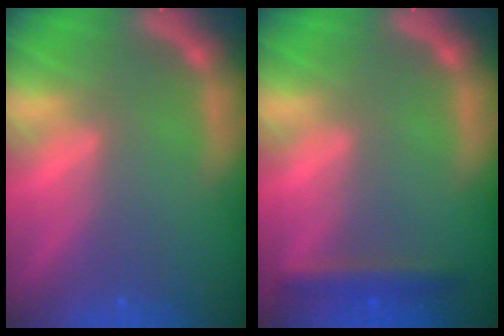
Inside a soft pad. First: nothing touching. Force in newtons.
{"total": 2.4}